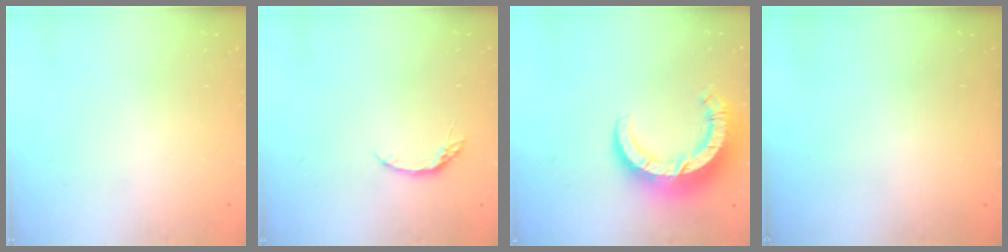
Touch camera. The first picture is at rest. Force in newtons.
{"total": 4.3, "press": 4.3, "slide": 0.5}
{"total": 11.6, "press": 11.5, "slide": 1.3}
{"total": 0.0}